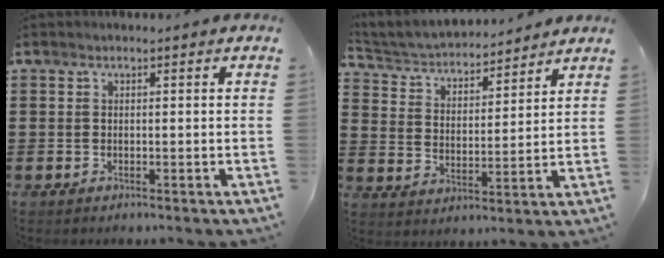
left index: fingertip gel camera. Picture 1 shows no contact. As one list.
[{"total": 4.0, "force": [3.9, 0.8, 0.6], "torque": [-0.035, -0.026, 0.061]}]